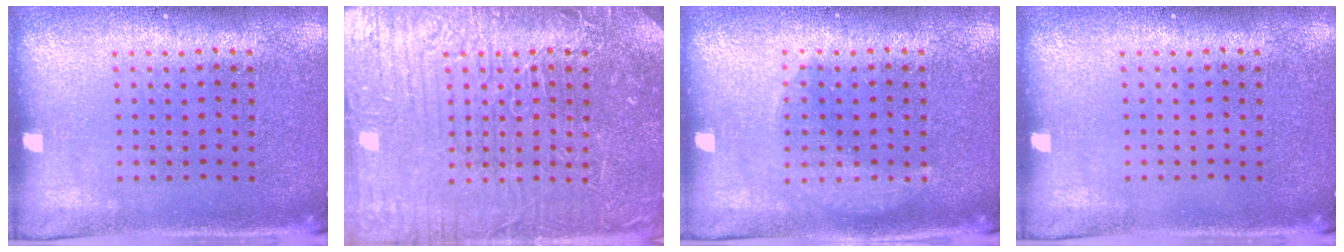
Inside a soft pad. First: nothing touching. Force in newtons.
{"total": 7.7, "press": 7.6, "slide": 1.0}
{"total": 1.7, "press": 1.7, "slide": 0.4}
{"total": 0.0}